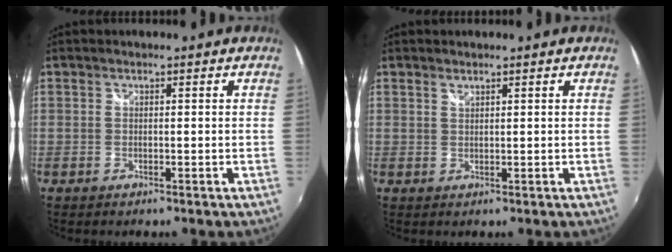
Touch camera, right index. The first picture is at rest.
{"total": 0.9, "force": [0.8, 0.2, 0.4], "torque": [-0.005, 0.001, 0.014]}